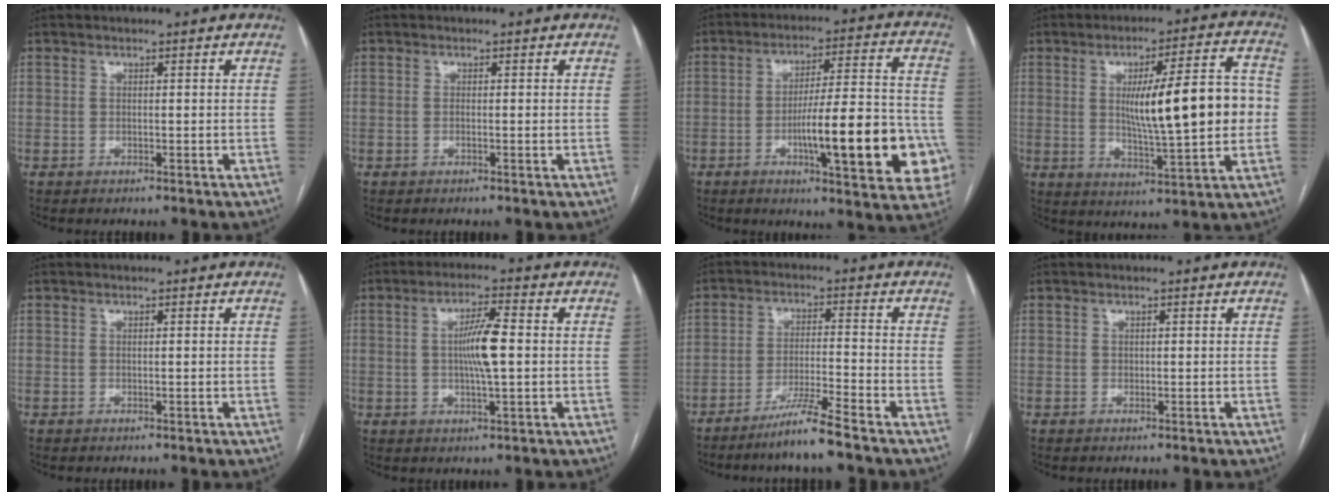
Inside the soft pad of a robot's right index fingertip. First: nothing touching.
{"total": 0.7, "force": [-0.2, 0.0, 0.6], "torque": [-0.012, 0.000, -0.002]}
{"total": 19.1, "force": [-5.9, 3.2, 17.9], "torque": [-0.200, 0.019, -0.071]}
{"total": 15.6, "force": [0.7, 2.2, 15.4], "torque": [-0.232, 0.015, 0.015]}
{"total": 0.0}
{"total": 6.6, "force": [0.2, 0.5, 6.6], "torque": [-0.123, 0.002, 0.001]}
{"total": 7.0, "force": [-5.6, -1.3, 4.1], "torque": [-0.072, -0.022, -0.106]}
{"total": 0.0}